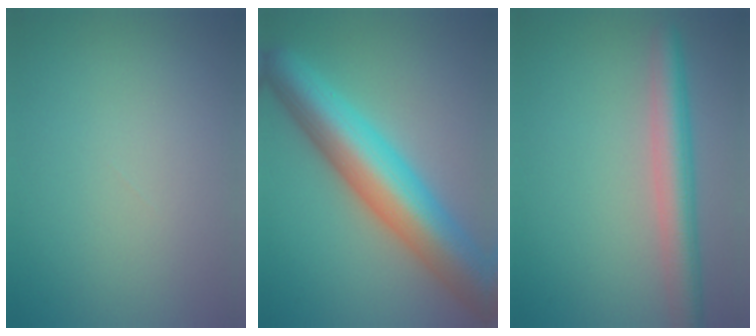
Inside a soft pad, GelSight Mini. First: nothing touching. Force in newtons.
{"total": 10.8, "press": 10.8, "slide": 0.2}
{"total": 4.7, "press": 4.7, "slide": 0.2}